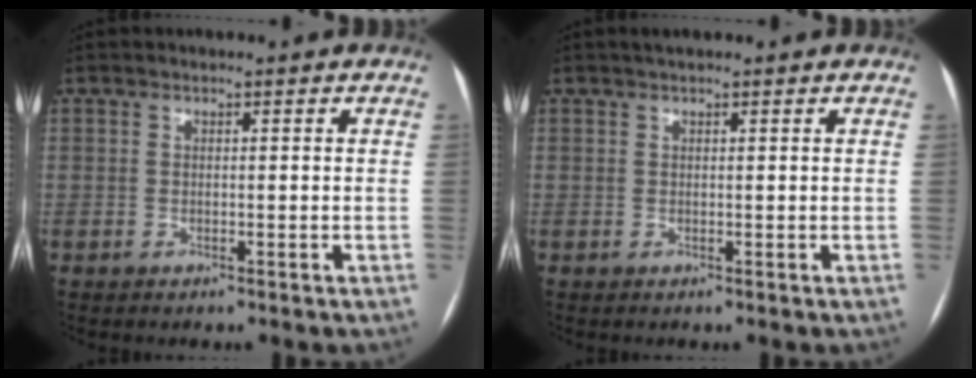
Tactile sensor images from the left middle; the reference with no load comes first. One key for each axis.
{"total": 1.5, "fx": 1.2, "fy": 0.2, "fz": 0.9, "tx": -0.012, "ty": 0.018, "tz": 0.020}